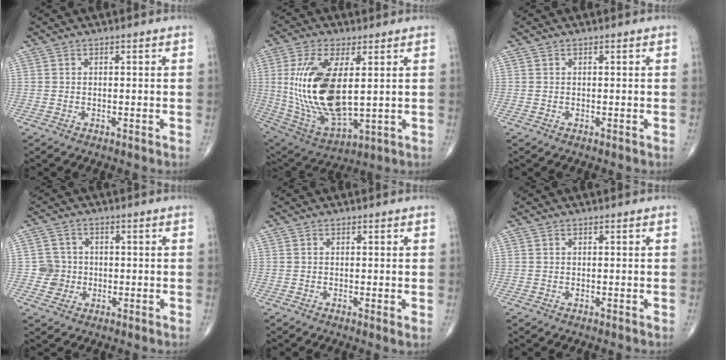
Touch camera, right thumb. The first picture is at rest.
{"total": 19.9, "force": [2.3, 9.1, 17.6], "torque": [-0.356, -0.022, 0.058]}
{"total": 0.0}
{"total": 4.0, "force": [-0.5, 4.0, 0.2], "torque": [0.025, 0.011, -0.014]}
{"total": 1.2, "force": [0.0, 0.2, 1.1], "torque": [-0.022, -0.005, -0.004]}
{"total": 0.0}